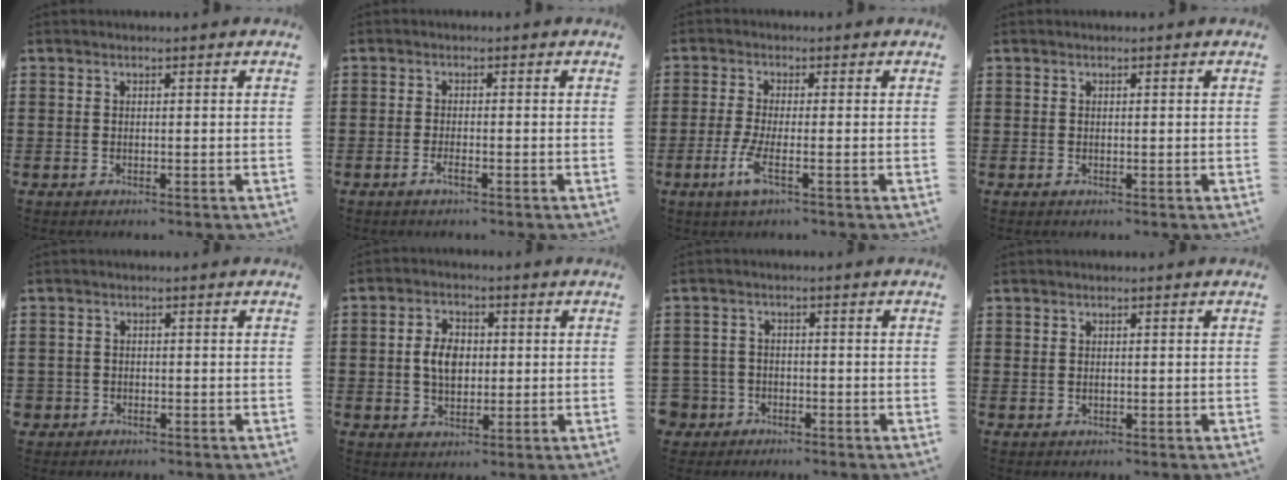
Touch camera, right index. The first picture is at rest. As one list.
[{"total": 1.4, "force": [-0.9, 0.2, 1.1], "torque": [-0.027, -0.006, -0.019]}, {"total": 4.5, "force": [-1.9, 0.7, 4.1], "torque": [-0.103, -0.018, -0.042]}, {"total": 0.0}, {"total": 1.5, "force": [-1.0, 1.0, 0.0], "torque": [-0.005, 0.002, -0.025]}, {"total": 5.1, "force": [0.1, 3.5, 3.8], "torque": [-0.078, 0.008, -0.004]}, {"total": 3.3, "force": [-2.3, 2.3, 0.4], "torque": [-0.029, 0.000, -0.053]}, {"total": 0.7, "force": [0.1, 0.4, 0.5], "torque": [-0.012, 0.003, 0.001]}]